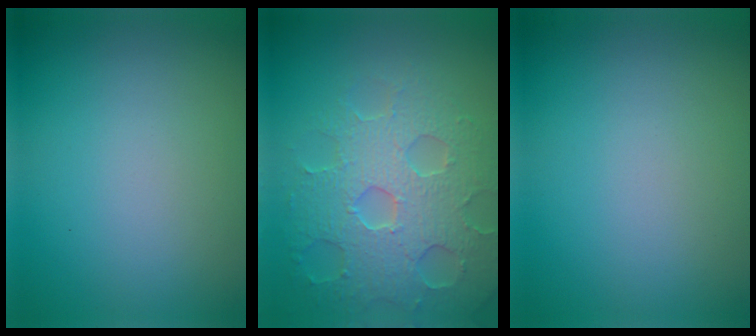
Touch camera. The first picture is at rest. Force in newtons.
{"total": 7.0, "press": 5.5, "slide": 4.3}
{"total": 0.0}